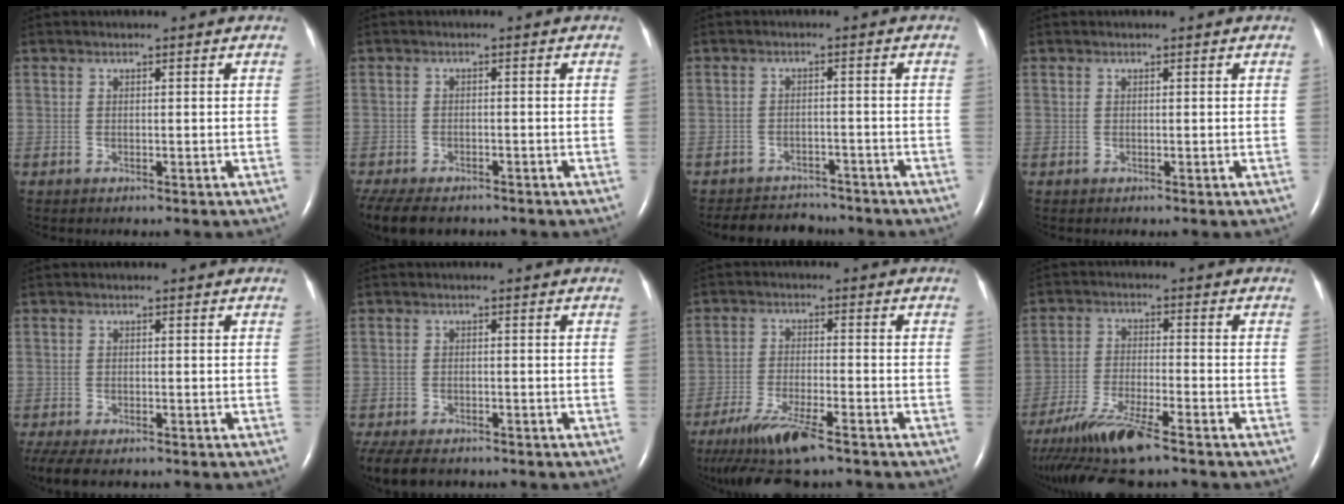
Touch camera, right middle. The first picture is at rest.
{"total": 11.8, "force": [-8.8, 5.4, 5.6], "torque": [-0.137, -0.016, -0.123]}
{"total": 7.8, "force": [-7.3, 2.5, 1.0], "torque": [-0.017, 0.004, -0.099]}
{"total": 0.0}
{"total": 7.9, "force": [-6.0, 3.0, 4.3], "torque": [-0.091, -0.012, -0.093]}
{"total": 9.4, "force": [-7.3, 3.8, 4.5], "torque": [-0.099, -0.012, -0.109]}
{"total": 10.6, "force": [-7.9, 1.2, 7.1], "torque": [-0.135, -0.030, -0.136]}
{"total": 12.1, "force": [-9.6, 0.6, 7.3], "torque": [-0.141, -0.030, -0.166]}